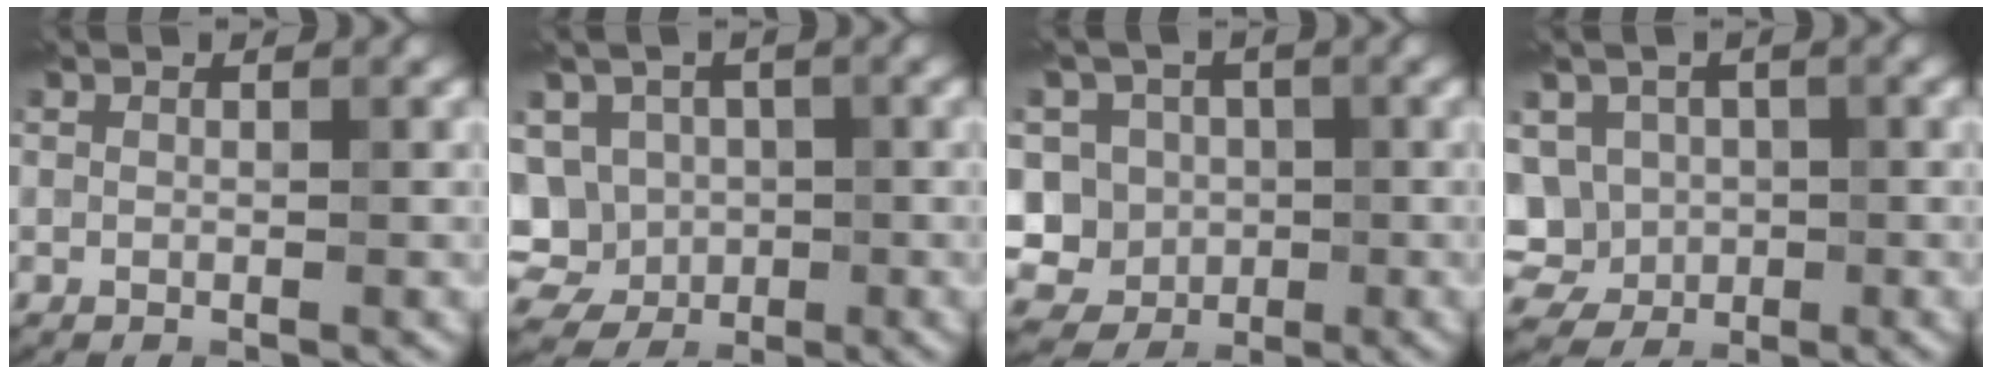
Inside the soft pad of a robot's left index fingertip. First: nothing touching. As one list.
[{"total": 11.6, "force": [-1.9, 10.6, 4.3], "torque": [-0.100, -0.002, -0.051]}, {"total": 12.6, "force": [-0.6, 11.8, 4.3], "torque": [-0.105, 0.022, -0.035]}, {"total": 9.6, "force": [-1.0, 8.7, 3.9], "torque": [-0.091, 0.004, -0.043]}]